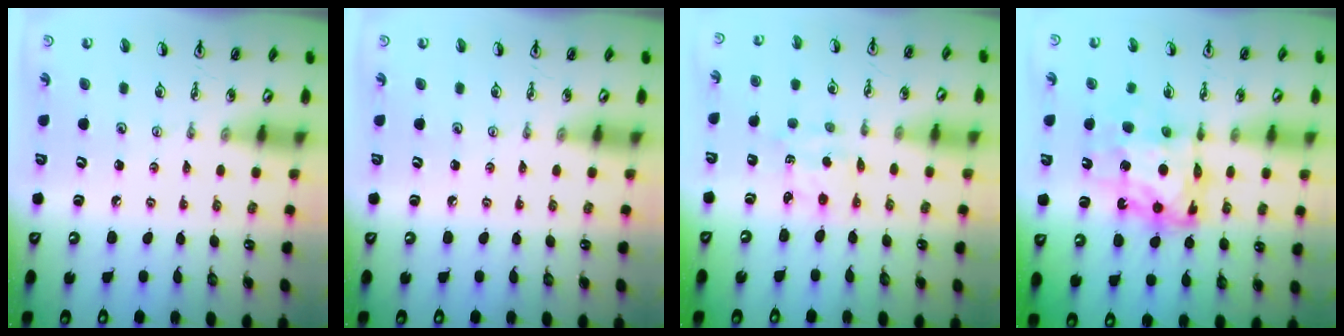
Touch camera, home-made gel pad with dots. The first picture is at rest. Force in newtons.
{"total": 0.0}
{"total": 2.3, "press": 2.3, "slide": 0.5}
{"total": 12.1, "press": 12.1, "slide": 1.1}